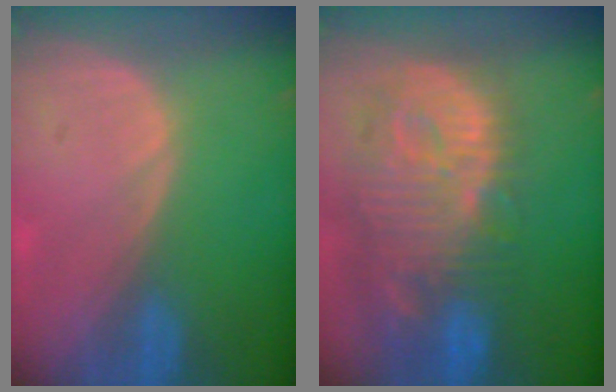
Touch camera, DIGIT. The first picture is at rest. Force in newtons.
{"total": 13.6, "press": 11.8, "slide": 6.7}